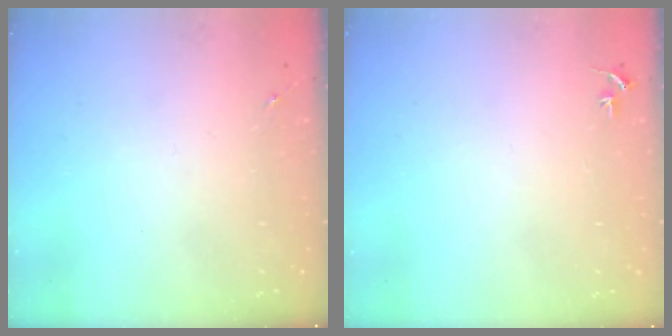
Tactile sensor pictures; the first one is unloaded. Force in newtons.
{"total": 3.1, "press": 3.1, "slide": 0.4}